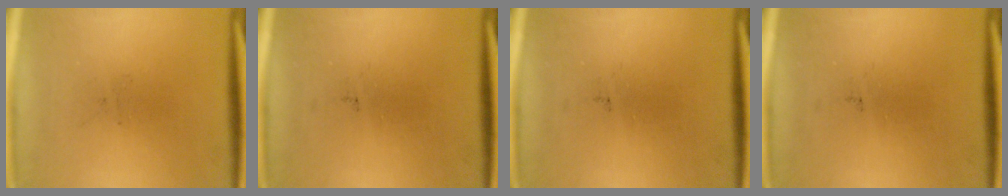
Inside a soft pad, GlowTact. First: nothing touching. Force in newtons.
{"total": 0.0}
{"total": 0.0}
{"total": 0.0}